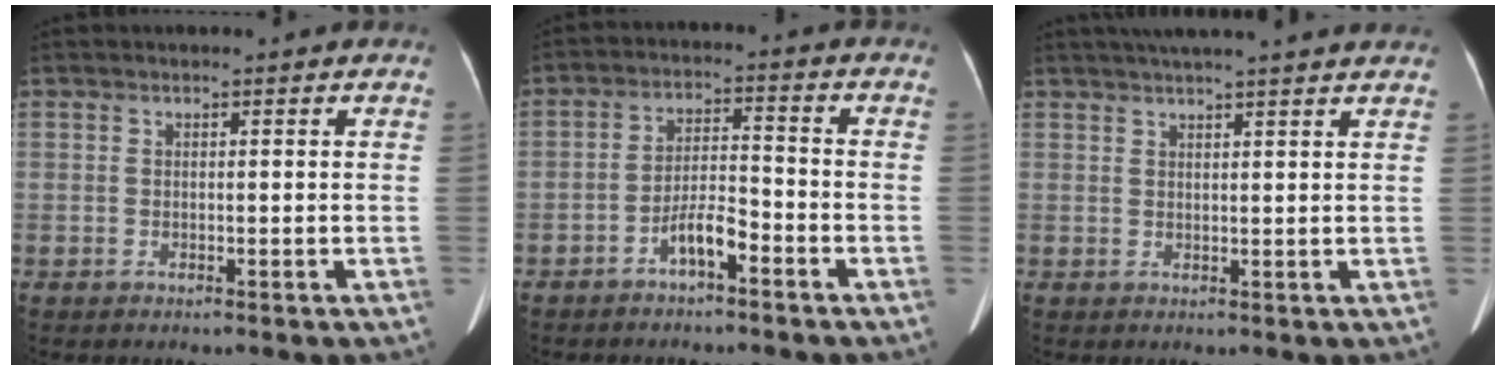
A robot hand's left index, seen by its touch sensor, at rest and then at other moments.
{"total": 5.0, "force": [-3.3, 1.1, 3.6], "torque": [-0.074, 0.014, -0.058]}
{"total": 12.5, "force": [10.9, 0.1, 6.1], "torque": [-0.098, 0.037, 0.136]}